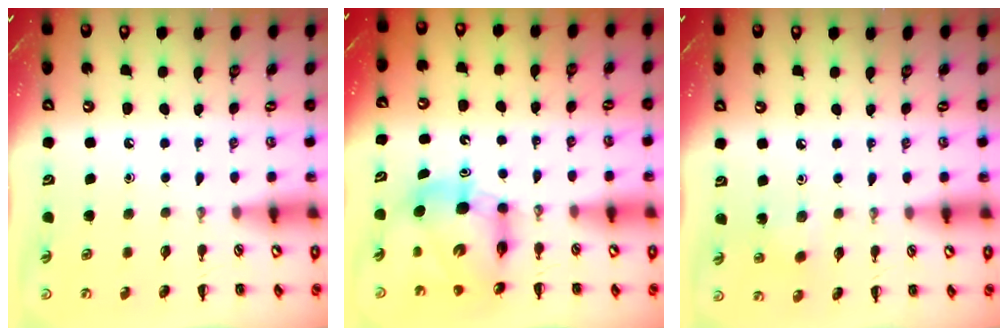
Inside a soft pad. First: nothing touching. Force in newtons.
{"total": 8.8, "press": 8.4, "slide": 2.7}
{"total": 2.2, "press": 2.1, "slide": 0.7}